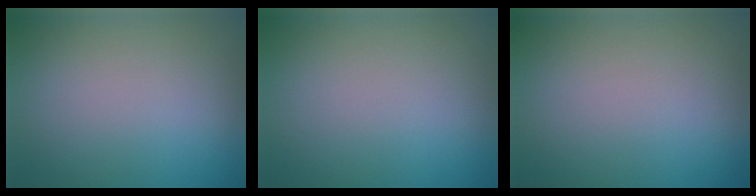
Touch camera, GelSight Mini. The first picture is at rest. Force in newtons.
{"total": 0.0}
{"total": 0.0}